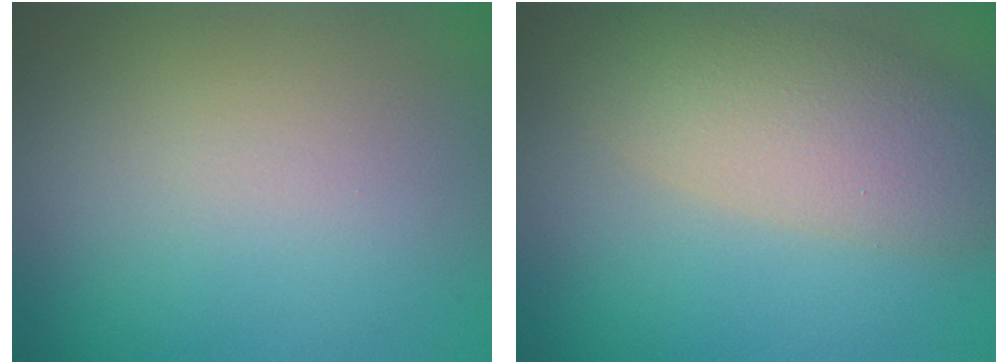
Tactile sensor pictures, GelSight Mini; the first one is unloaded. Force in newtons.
{"total": 6.2, "press": 6.2, "slide": 0.3}